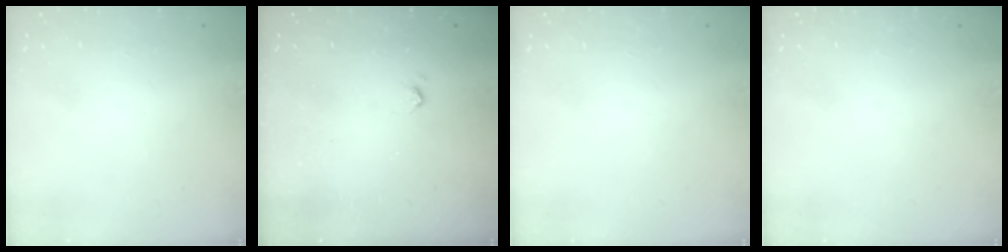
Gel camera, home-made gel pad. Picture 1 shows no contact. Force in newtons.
{"total": 3.4, "press": 3.3, "slide": 0.7}
{"total": 0.0}
{"total": 0.0}